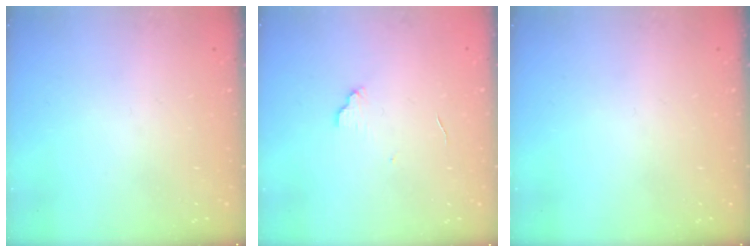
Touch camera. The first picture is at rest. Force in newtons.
{"total": 5.8, "press": 5.8, "slide": 0.4}
{"total": 0.0}